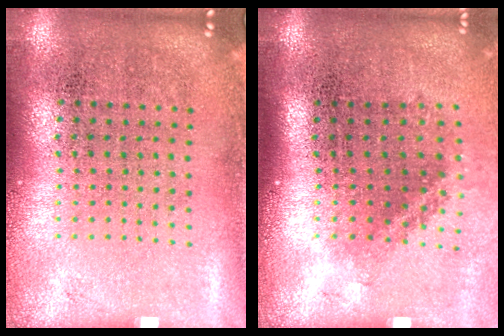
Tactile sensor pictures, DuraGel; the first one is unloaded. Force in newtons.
{"total": 1.4, "press": 1.0, "slide": 1.0}